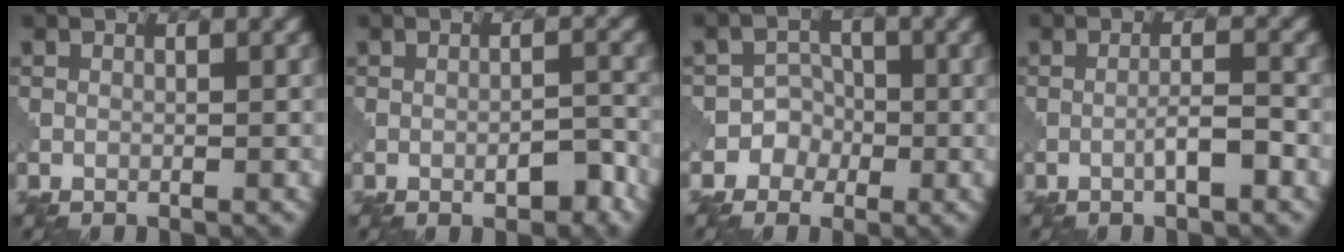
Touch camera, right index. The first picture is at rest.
{"total": 2.7, "force": [-1.4, 0.9, 2.1], "torque": [-0.028, 0.005, -0.021]}
{"total": 3.0, "force": [-1.3, 2.7, 0.3], "torque": [0.027, 0.012, -0.036]}
{"total": 2.2, "force": [-1.0, 0.2, 2.0], "torque": [-0.033, 0.009, -0.020]}